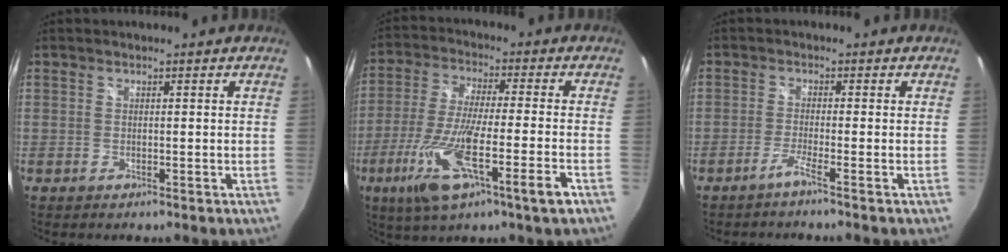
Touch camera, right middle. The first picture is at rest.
{"total": 15.9, "force": [-7.0, 1.1, 14.2], "torque": [-0.288, -0.037, -0.127]}
{"total": 2.1, "force": [-1.6, -0.8, 1.2], "torque": [-0.033, -0.003, -0.035]}